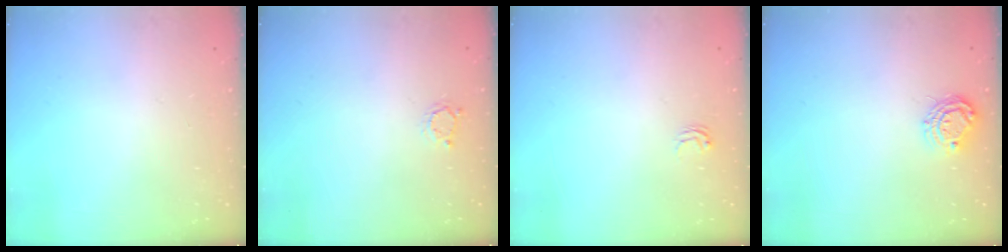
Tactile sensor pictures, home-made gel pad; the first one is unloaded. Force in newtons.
{"total": 2.5, "press": 2.5, "slide": 0.4}
{"total": 2.1, "press": 2.1, "slide": 0.2}
{"total": 7.7, "press": 7.7, "slide": 0.4}